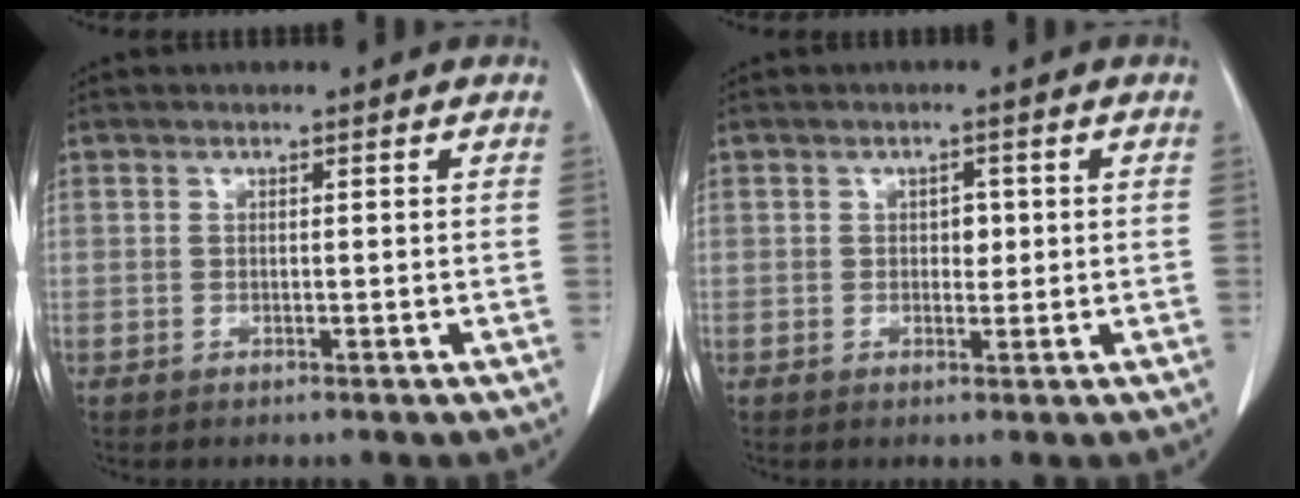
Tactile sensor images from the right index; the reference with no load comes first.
{"total": 1.9, "force": [0.2, 1.3, 1.3], "torque": [-0.015, 0.003, 0.004]}